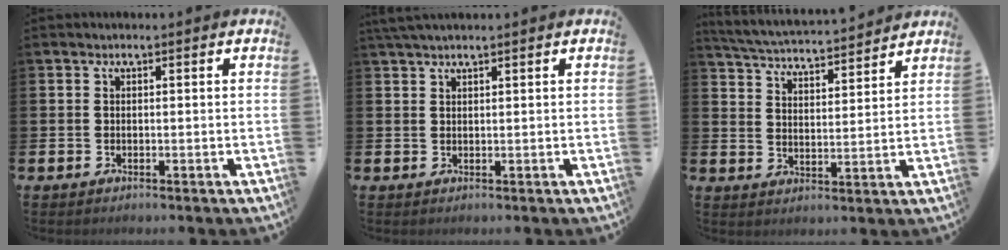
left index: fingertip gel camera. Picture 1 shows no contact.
{"total": 1.8, "force": [1.6, 0.0, 0.8], "torque": [-0.018, 0.004, 0.030]}
{"total": 4.6, "force": [4.6, 0.2, 0.4], "torque": [-0.027, -0.041, 0.077]}